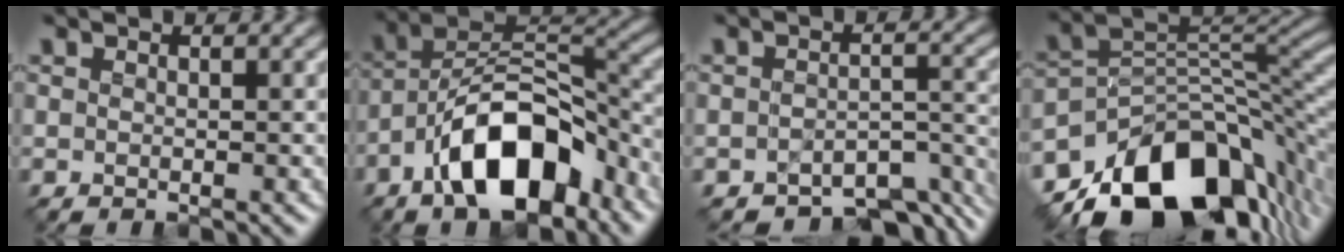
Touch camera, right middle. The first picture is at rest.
{"total": 10.4, "force": [-6.0, 4.4, 7.2], "torque": [-0.109, 0.019, -0.114]}
{"total": 5.8, "force": [-5.0, 1.9, 2.1], "torque": [-0.017, -0.011, -0.068]}
{"total": 14.1, "force": [-8.2, 7.8, 8.4], "torque": [-0.144, 0.008, -0.142]}